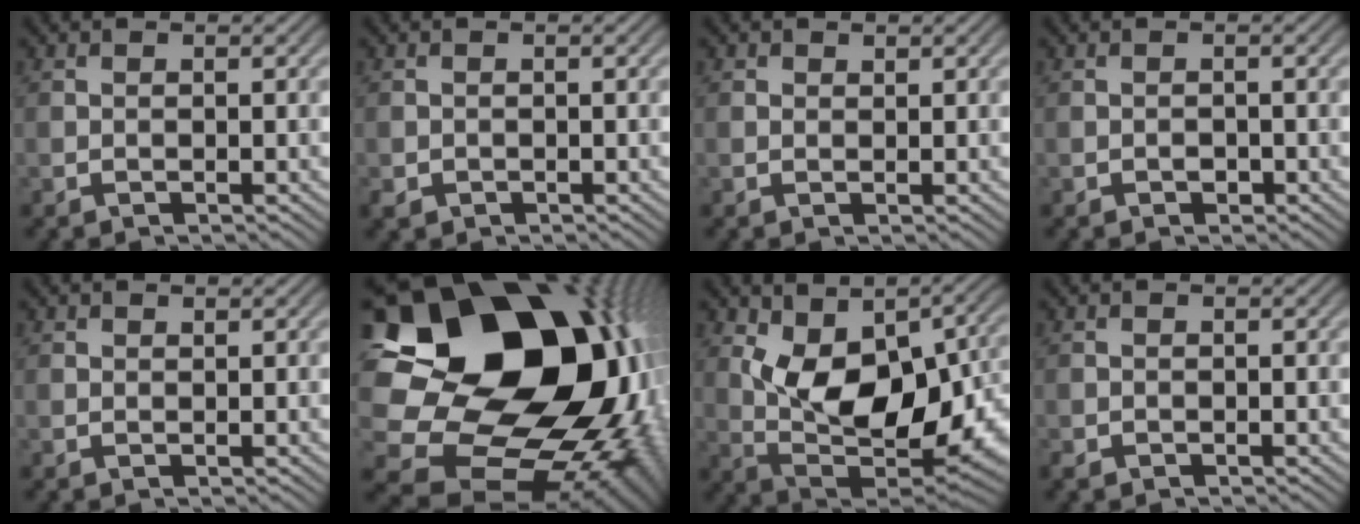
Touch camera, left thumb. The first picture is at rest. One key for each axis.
{"total": 1.5, "fx": -0.5, "fy": 1.3, "fz": 0.4, "tx": -0.009, "ty": -0.008, "tz": -0.013}
{"total": 0.8, "fx": 0.6, "fy": 0.5, "fz": 0.2, "tx": -0.003, "ty": 0.000, "tz": 0.010}
{"total": 1.0, "fx": -0.5, "fy": 0.7, "fz": 0.5, "tx": -0.006, "ty": 0.000, "tz": -0.009}
{"total": 0.5, "fx": 0.5, "fy": 0.2, "fz": 0.1, "tx": -0.001, "ty": 0.001, "tz": 0.010}
{"total": 23.3, "fx": 2.9, "fy": 18.3, "fz": 14.1, "tx": -0.287, "ty": -0.044, "tz": 0.069}
{"total": 13.5, "fx": 1.4, "fy": 7.3, "fz": 11.2, "tx": -0.179, "ty": -0.018, "tz": 0.027}
{"total": 1.1, "fx": -0.6, "fy": 0.9, "fz": 0.3, "tx": -0.008, "ty": -0.006, "tz": -0.014}